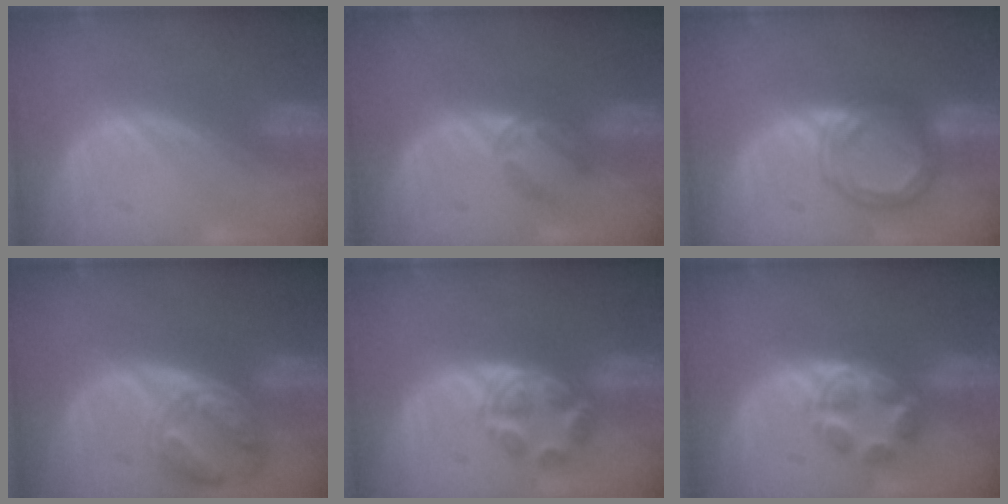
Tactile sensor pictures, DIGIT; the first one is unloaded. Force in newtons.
{"total": 2.9, "press": 2.7, "slide": 1.0}
{"total": 6.2, "press": 6.2, "slide": 0.4}
{"total": 8.3, "press": 7.2, "slide": 4.0}
{"total": 6.0, "press": 5.2, "slide": 3.1}
{"total": 6.0, "press": 5.5, "slide": 2.2}